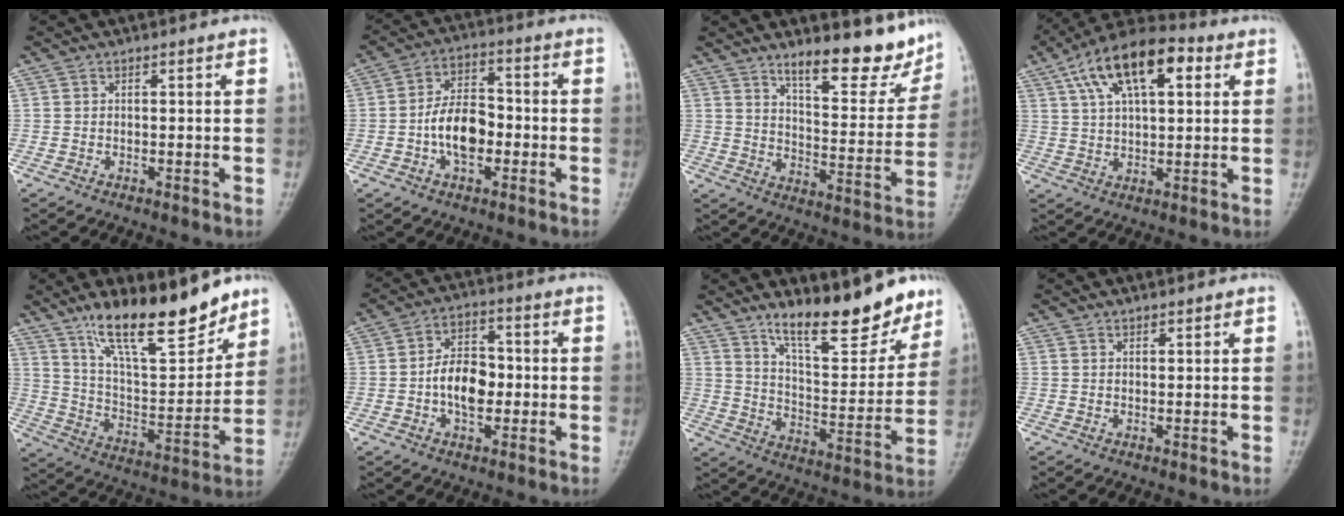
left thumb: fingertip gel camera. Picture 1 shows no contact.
{"total": 9.4, "force": [-2.2, 5.6, 7.2], "torque": [-0.107, 0.025, -0.048]}
{"total": 14.2, "force": [10.7, 4.5, 8.2], "torque": [-0.070, -0.078, 0.161]}
{"total": 15.9, "force": [6.4, 7.4, 12.6], "torque": [-0.196, 0.011, 0.100]}
{"total": 18.8, "force": [13.6, 5.8, 11.6], "torque": [-0.150, -0.083, 0.238]}
{"total": 8.4, "force": [-1.2, 5.4, 6.3], "torque": [-0.084, 0.017, -0.030]}
{"total": 16.4, "force": [12.3, 5.1, 9.6], "torque": [-0.097, -0.084, 0.198]}
{"total": 0.8, "force": [0.8, 0.3, 0.2], "torque": [-0.001, -0.005, 0.012]}